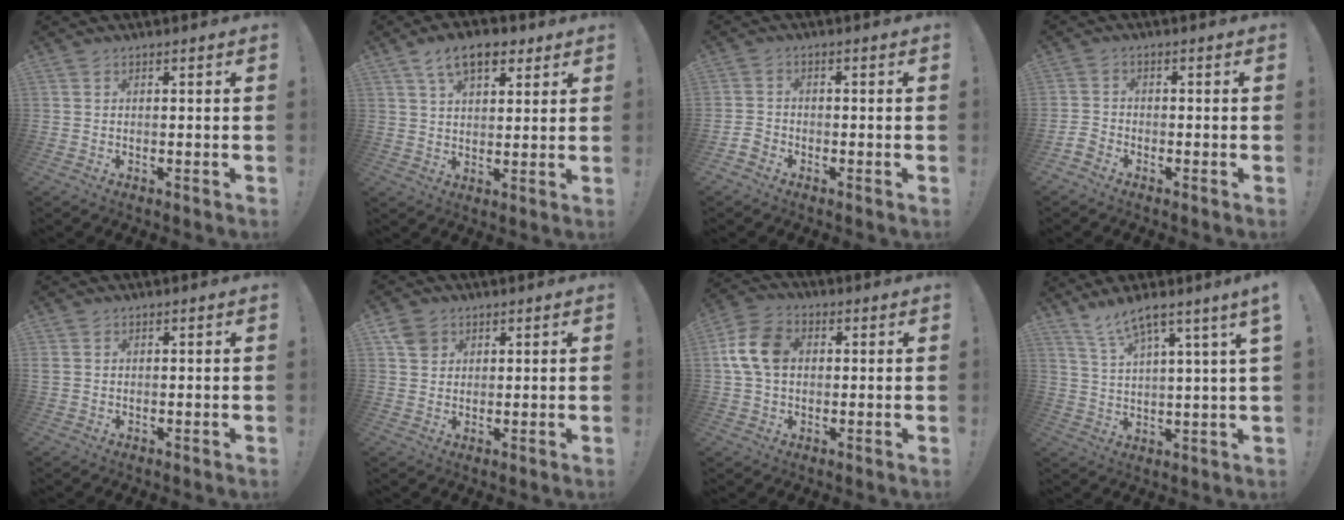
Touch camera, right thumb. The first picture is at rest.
{"total": 10.5, "force": [5.7, 5.6, 6.8], "torque": [-0.106, -0.007, 0.105]}
{"total": 3.5, "force": [-2.6, 2.1, 1.1], "torque": [-0.031, 0.009, -0.049]}
{"total": 3.5, "force": [-2.8, 1.8, 1.2], "torque": [-0.033, 0.009, -0.052]}
{"total": 1.6, "force": [0.7, 1.4, 0.6], "torque": [-0.017, 0.006, 0.015]}
{"total": 5.2, "force": [2.7, 4.1, 1.5], "torque": [-0.016, -0.009, 0.052]}
{"total": 11.9, "force": [1.7, 8.6, 8.0], "torque": [-0.147, 0.013, 0.037]}
{"total": 7.7, "force": [5.8, 0.3, 5.1], "torque": [-0.095, -0.031, 0.098]}